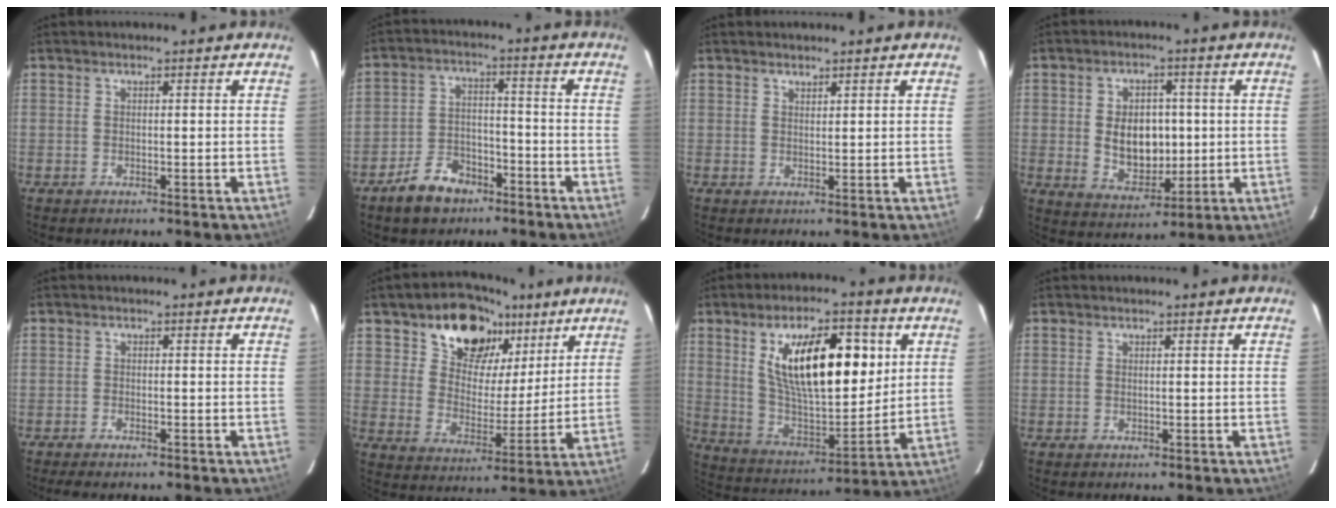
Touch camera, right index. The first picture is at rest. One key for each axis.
{"total": 8.6, "fx": -6.1, "fy": 5.0, "fz": 3.4, "tx": -0.083, "ty": 0.020, "tz": -0.093}
{"total": 1.0, "fx": 1.0, "fy": 0.1, "fz": -0.1, "tx": 0.001, "ty": -0.001, "tz": 0.018}
{"total": 9.5, "fx": 0.3, "fy": 6.7, "fz": 6.8, "tx": -0.127, "ty": 0.002, "tz": 0.021}
{"total": 2.7, "fx": -2.3, "fy": 0.6, "fz": 1.2, "tx": -0.037, "ty": -0.010, "tz": -0.039}
{"total": 15.5, "fx": 9.3, "fy": 10.2, "fz": 7.0, "tx": -0.123, "ty": 0.017, "tz": 0.160}
{"total": 20.8, "fx": 7.1, "fy": 8.6, "fz": 17.6, "tx": -0.294, "ty": 0.004, "tz": 0.131}
{"total": 0.0}